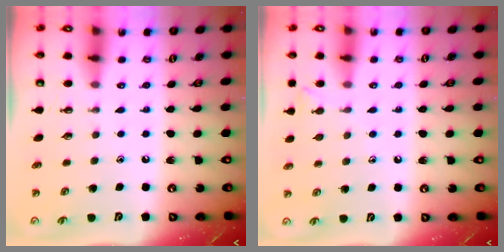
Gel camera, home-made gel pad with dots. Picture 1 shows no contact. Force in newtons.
{"total": 5.5, "press": 5.4, "slide": 0.5}